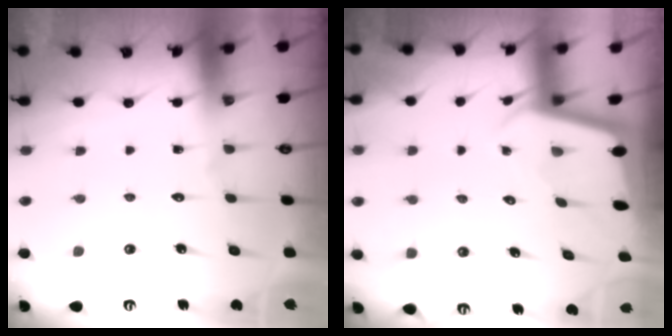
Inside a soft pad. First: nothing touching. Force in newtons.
{"total": 1.9, "press": 1.9, "slide": 0.1}